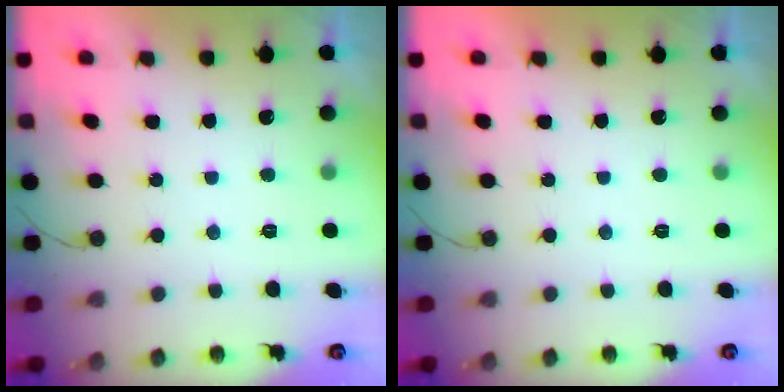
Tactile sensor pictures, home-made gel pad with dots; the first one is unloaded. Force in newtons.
{"total": 1.7, "press": 1.7, "slide": 0.0}